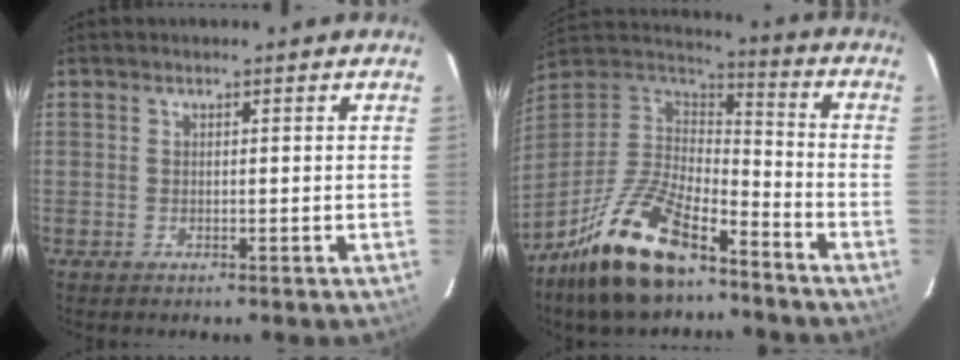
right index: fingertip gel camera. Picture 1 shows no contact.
{"total": 20.8, "force": [-14.2, 8.0, 12.8], "torque": [-0.264, -0.011, -0.255]}